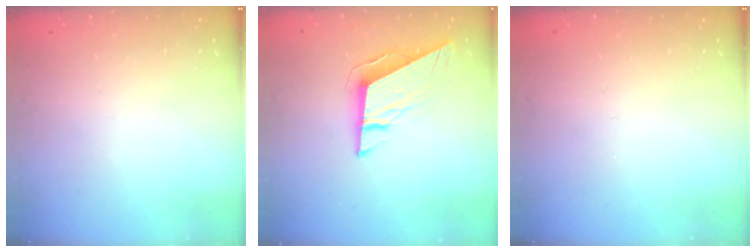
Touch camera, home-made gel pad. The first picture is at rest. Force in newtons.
{"total": 9.6, "press": 9.5, "slide": 1.0}
{"total": 0.0}